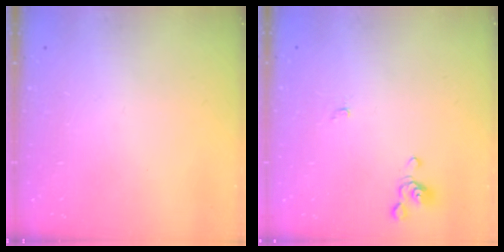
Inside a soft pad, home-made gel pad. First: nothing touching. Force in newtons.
{"total": 0.8, "press": 0.7, "slide": 0.2}